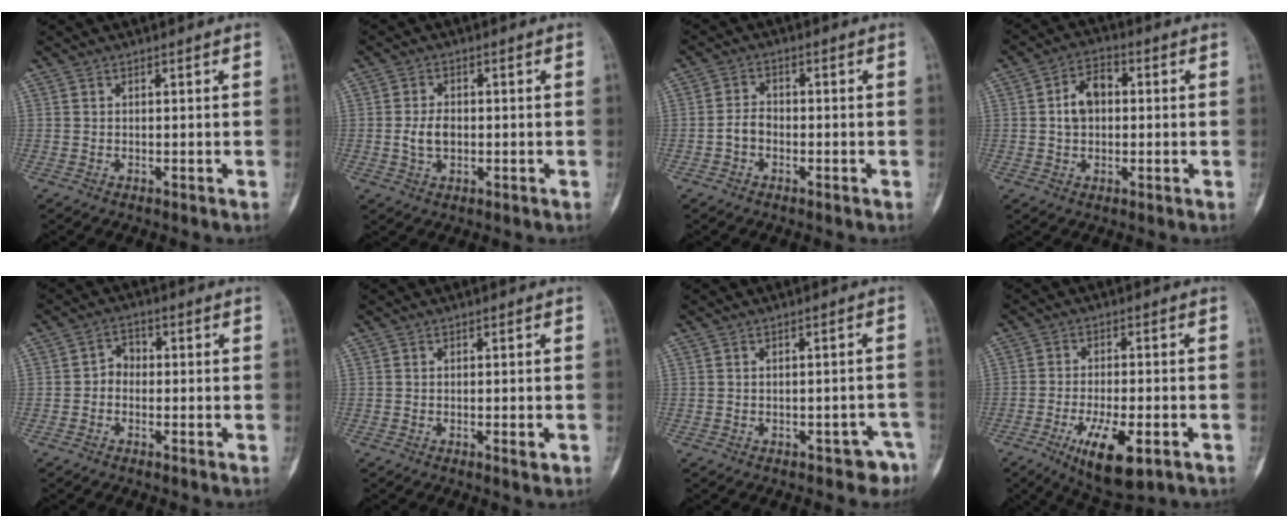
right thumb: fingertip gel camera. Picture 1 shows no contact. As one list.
[{"total": 4.3, "force": [-0.4, 2.7, 3.2], "torque": [-0.062, 0.006, -0.007]}, {"total": 3.1, "force": [-1.2, 2.2, 1.8], "torque": [-0.029, 0.013, -0.028]}, {"total": 7.0, "force": [0.5, 4.8, 5.0], "torque": [-0.077, 0.020, 0.002]}, {"total": 3.0, "force": [-0.7, 2.5, 1.5], "torque": [-0.008, 0.016, -0.023]}, {"total": 1.5, "force": [-0.5, 0.3, 1.4], "torque": [-0.018, -0.004, -0.005]}, {"total": 4.0, "force": [-2.6, 2.4, 1.9], "torque": [-0.005, 0.022, -0.028]}, {"total": 11.2, "force": [-4.9, 3.9, 9.3], "torque": [-0.154, 0.001, -0.071]}]